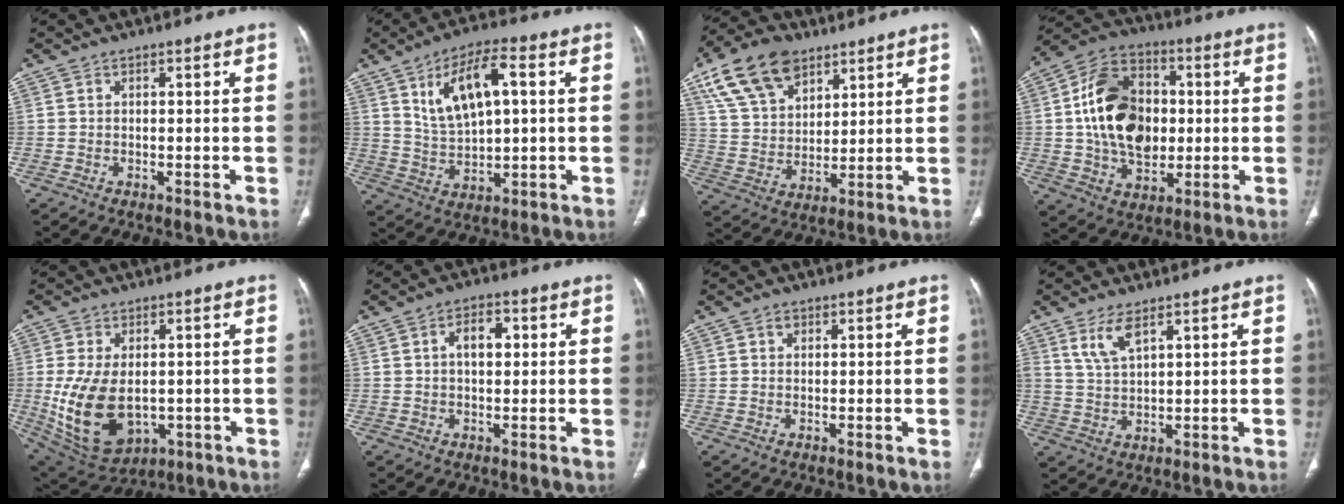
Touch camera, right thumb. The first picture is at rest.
{"total": 11.9, "force": [3.7, 5.0, 10.1], "torque": [-0.172, 0.001, 0.072]}
{"total": 15.8, "force": [9.2, 9.3, 8.8], "torque": [-0.143, -0.018, 0.175]}
{"total": 18.6, "force": [0.9, 13.1, 13.1], "torque": [-0.200, 0.015, 0.018]}
{"total": 15.4, "force": [-1.8, 9.6, 11.9], "torque": [-0.219, -0.011, 0.000]}
{"total": 5.0, "force": [1.0, 2.9, 3.9], "torque": [-0.056, 0.010, 0.013]}
{"total": 1.4, "force": [0.7, 1.0, 0.6], "torque": [-0.002, -0.001, 0.011]}
{"total": 5.1, "force": [3.1, 1.8, 3.7], "torque": [-0.077, -0.014, 0.072]}